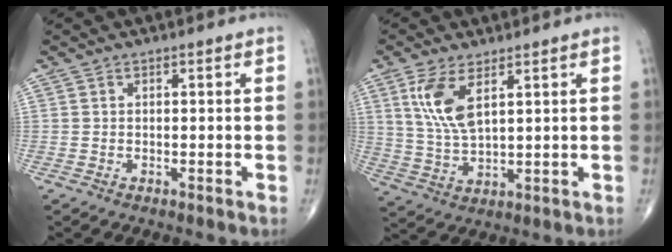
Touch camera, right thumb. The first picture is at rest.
{"total": 8.6, "force": [3.7, 3.4, 7.0], "torque": [-0.148, -0.014, 0.084]}